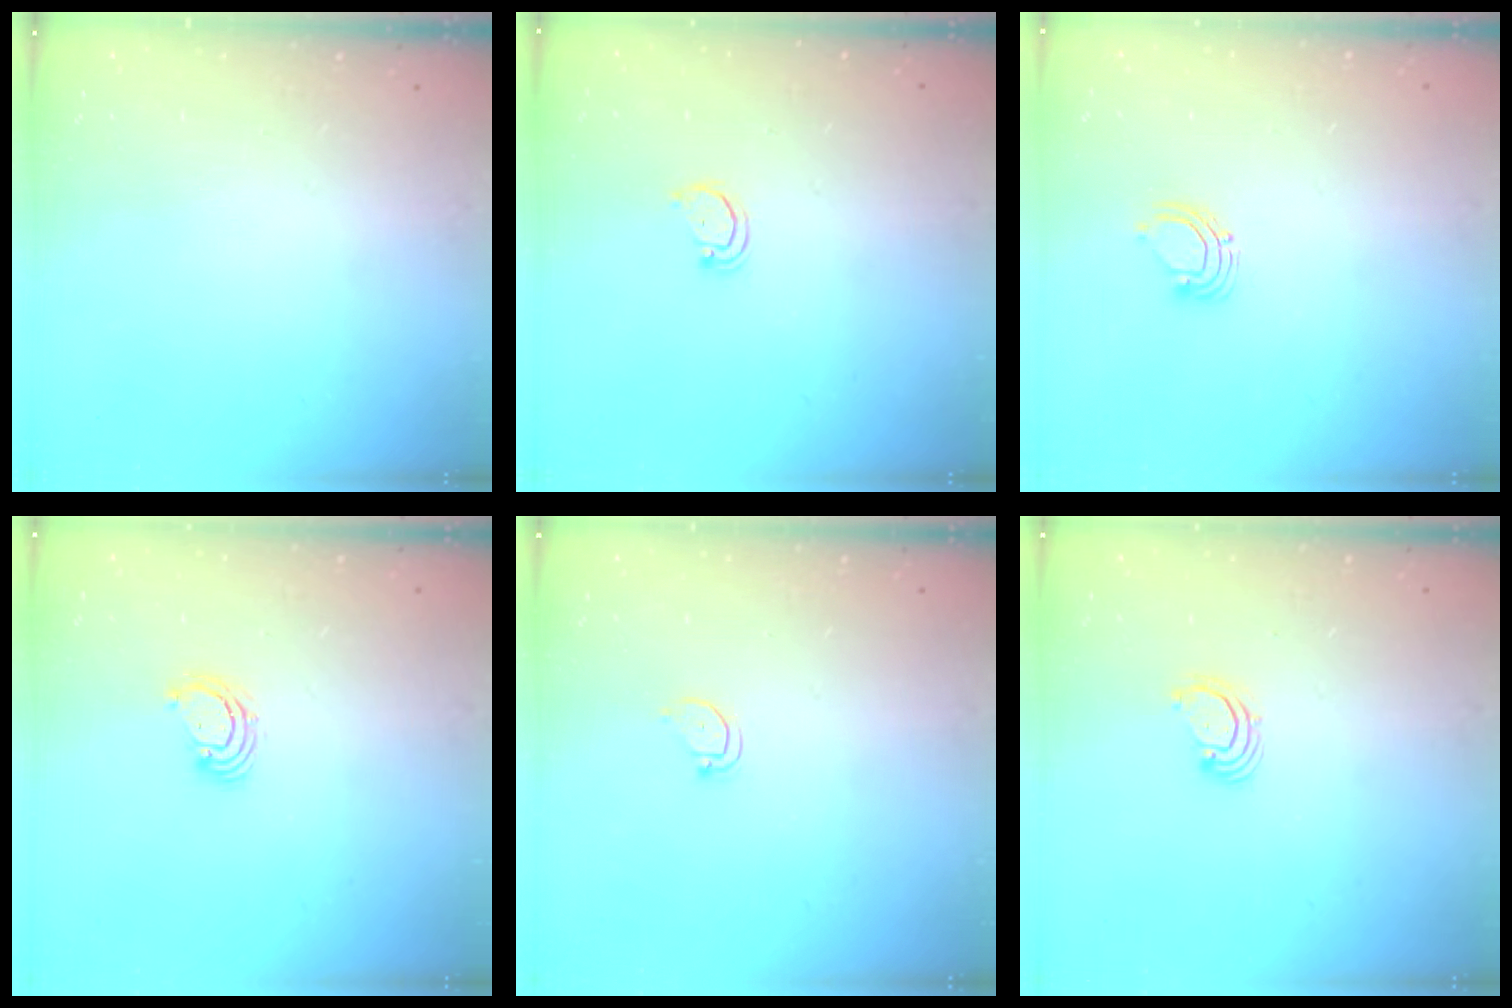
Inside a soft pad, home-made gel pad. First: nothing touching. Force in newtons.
{"total": 2.1, "press": 2.1, "slide": 0.2}
{"total": 3.5, "press": 3.5, "slide": 0.2}
{"total": 3.6, "press": 3.6, "slide": 0.2}
{"total": 2.4, "press": 2.4, "slide": 0.2}
{"total": 2.6, "press": 2.6, "slide": 0.3}